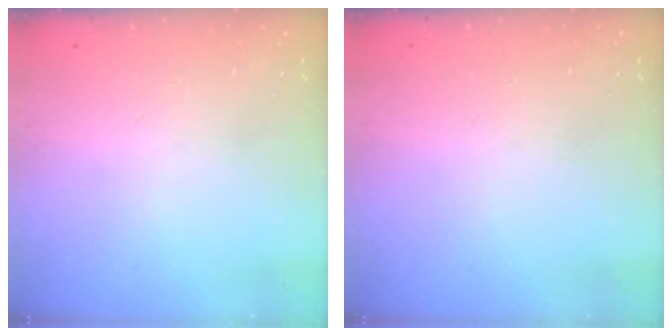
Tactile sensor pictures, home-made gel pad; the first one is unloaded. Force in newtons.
{"total": 0.5, "press": 0.5, "slide": 0.1}